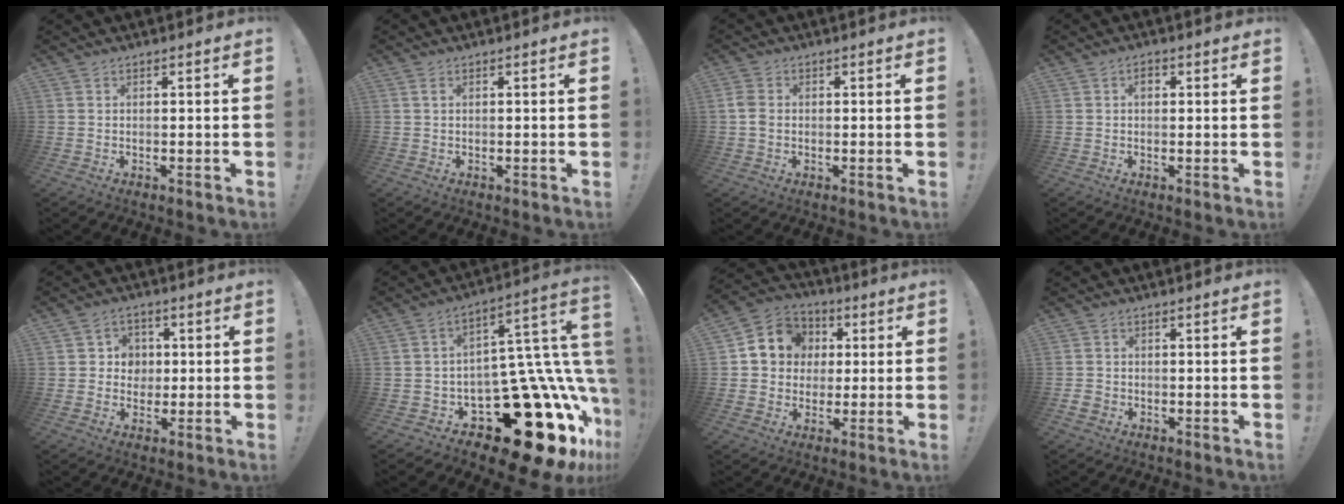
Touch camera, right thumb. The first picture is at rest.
{"total": 0.9, "force": [0.3, 0.2, 0.8], "torque": [-0.019, 0.002, 0.004]}
{"total": 4.1, "force": [-0.3, 3.3, 2.5], "torque": [-0.051, 0.003, -0.007]}
{"total": 1.8, "force": [0.4, 1.2, 1.3], "torque": [-0.016, 0.003, 0.004]}
{"total": 5.8, "force": [0.0, 5.7, 0.8], "torque": [-0.010, -0.001, 0.003]}
{"total": 29.8, "force": [-12.0, 15.5, 22.5], "torque": [-0.237, 0.034, -0.140]}
{"total": 10.9, "force": [2.1, 10.0, 3.9], "torque": [-0.047, 0.000, 0.045]}
{"total": 2.0, "force": [-0.8, 1.6, 0.8], "torque": [-0.011, 0.001, -0.013]}